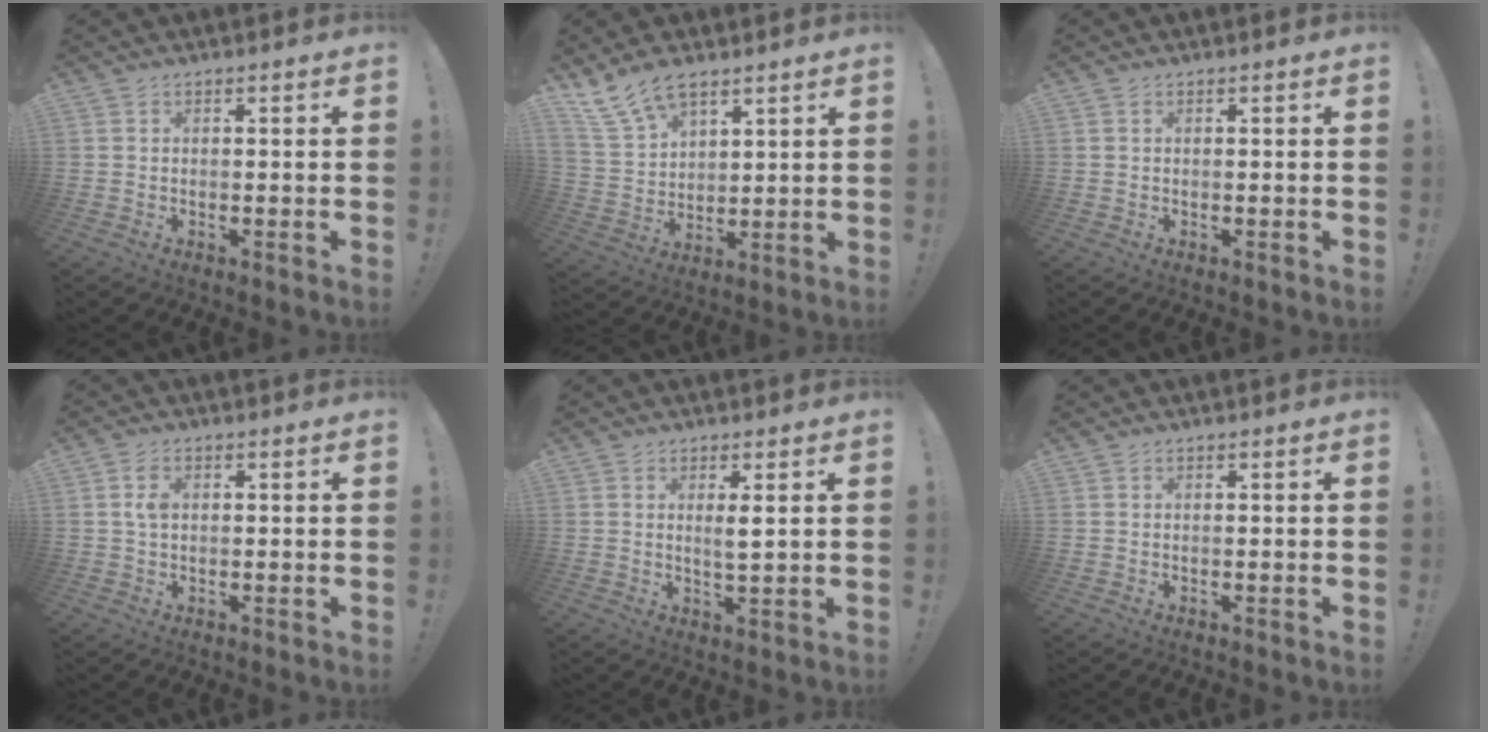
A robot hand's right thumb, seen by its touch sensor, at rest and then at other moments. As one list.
[{"total": 11.1, "force": [8.2, 5.6, 4.8], "torque": [-0.103, -0.038, 0.163]}, {"total": 0.0}, {"total": 3.6, "force": [0.7, 2.1, 2.8], "torque": [-0.053, 0.006, 0.012]}, {"total": 3.3, "force": [1.1, 0.5, 3.0], "torque": [-0.046, -0.010, 0.015]}, {"total": 0.0}]